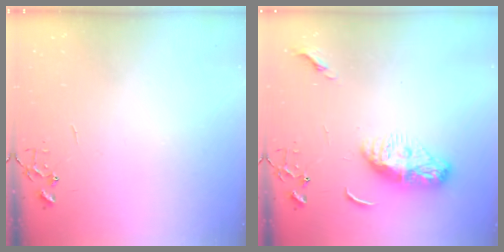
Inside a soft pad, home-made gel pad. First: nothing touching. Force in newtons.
{"total": 10.0, "press": 10.0, "slide": 1.0}